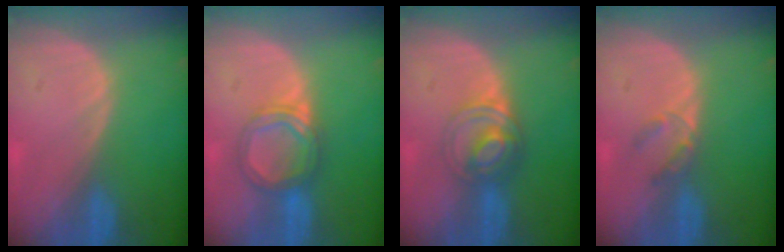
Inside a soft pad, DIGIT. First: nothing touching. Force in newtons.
{"total": 5.3, "press": 5.1, "slide": 1.5}
{"total": 6.1, "press": 5.4, "slide": 2.8}
{"total": 2.5, "press": 2.3, "slide": 1.0}